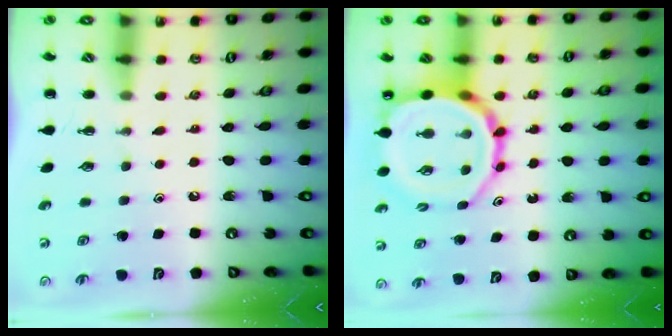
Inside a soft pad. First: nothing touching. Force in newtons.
{"total": 13.1, "press": 12.6, "slide": 3.4}